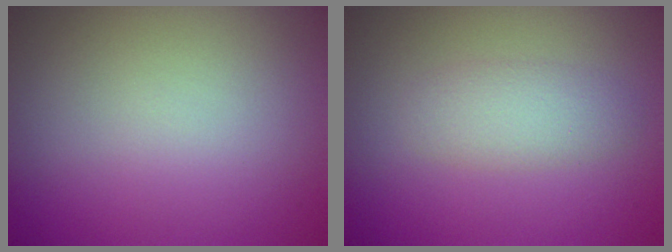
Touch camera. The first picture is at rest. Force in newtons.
{"total": 2.4, "press": 2.4, "slide": 0.0}